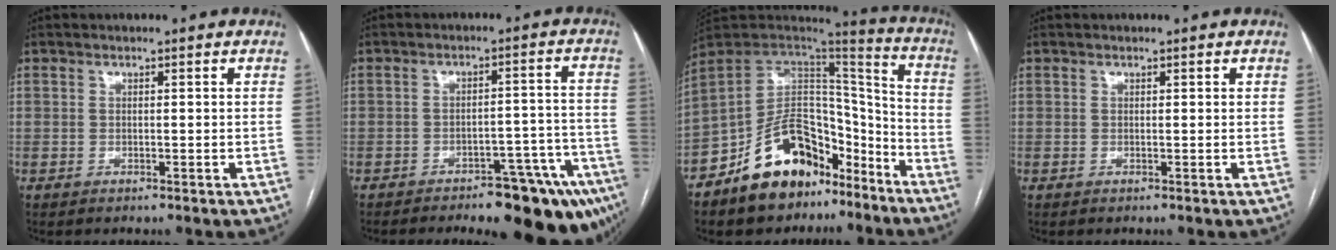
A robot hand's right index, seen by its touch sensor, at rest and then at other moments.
{"total": 15.4, "force": [-11.5, 4.5, 9.2], "torque": [-0.038, 0.038, -0.147]}
{"total": 18.8, "force": [-12.1, 10.3, 10.0], "torque": [-0.161, 0.054, -0.196]}
{"total": 0.0}